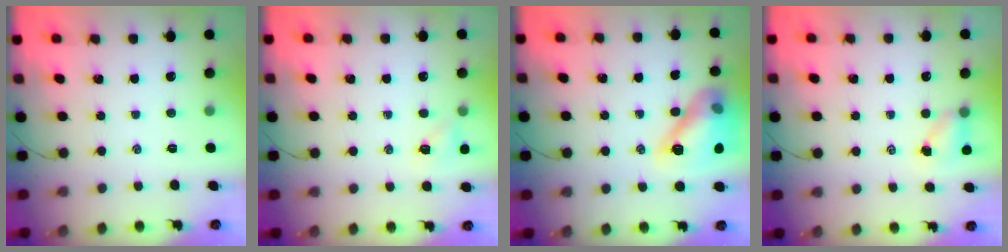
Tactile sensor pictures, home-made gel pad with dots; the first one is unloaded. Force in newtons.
{"total": 5.4, "press": 5.3, "slide": 1.2}
{"total": 14.7, "press": 14.6, "slide": 1.4}
{"total": 3.4, "press": 3.4, "slide": 0.6}